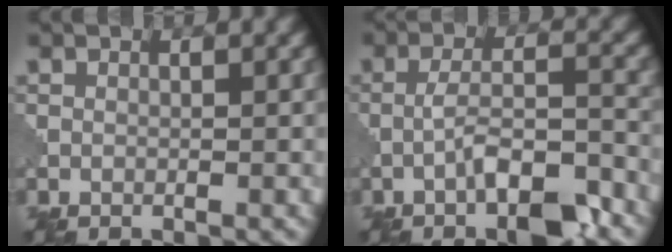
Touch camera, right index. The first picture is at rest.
{"total": 5.9, "force": [-3.1, 1.6, 4.7], "torque": [-0.087, 0.004, -0.056]}